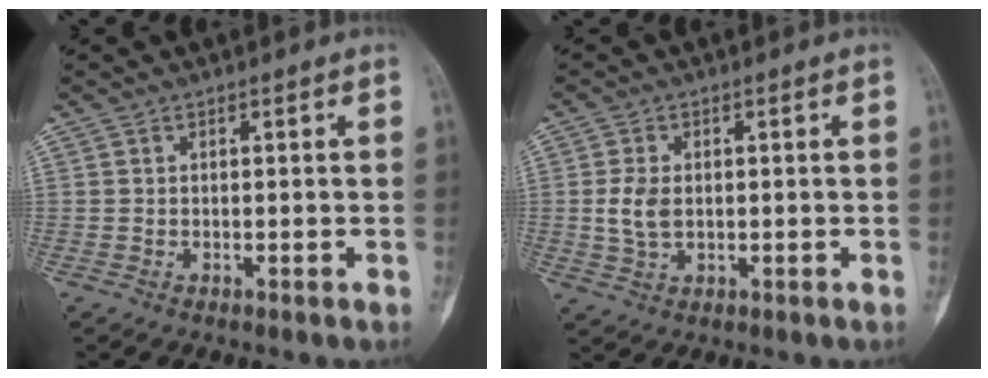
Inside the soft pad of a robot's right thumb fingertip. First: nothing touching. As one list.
[{"total": 4.4, "force": [0.1, 2.9, 3.4], "torque": [-0.070, 0.001, 0.005]}]